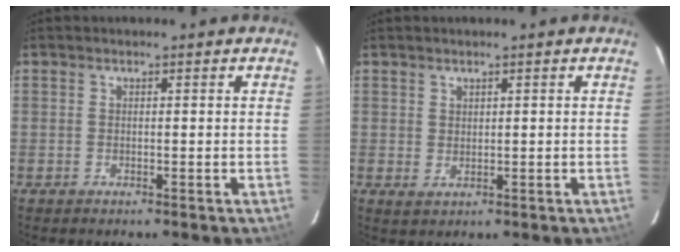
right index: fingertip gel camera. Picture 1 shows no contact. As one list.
[{"total": 1.5, "force": [0.9, 1.0, 0.6], "torque": [-0.007, 0.002, 0.019]}]